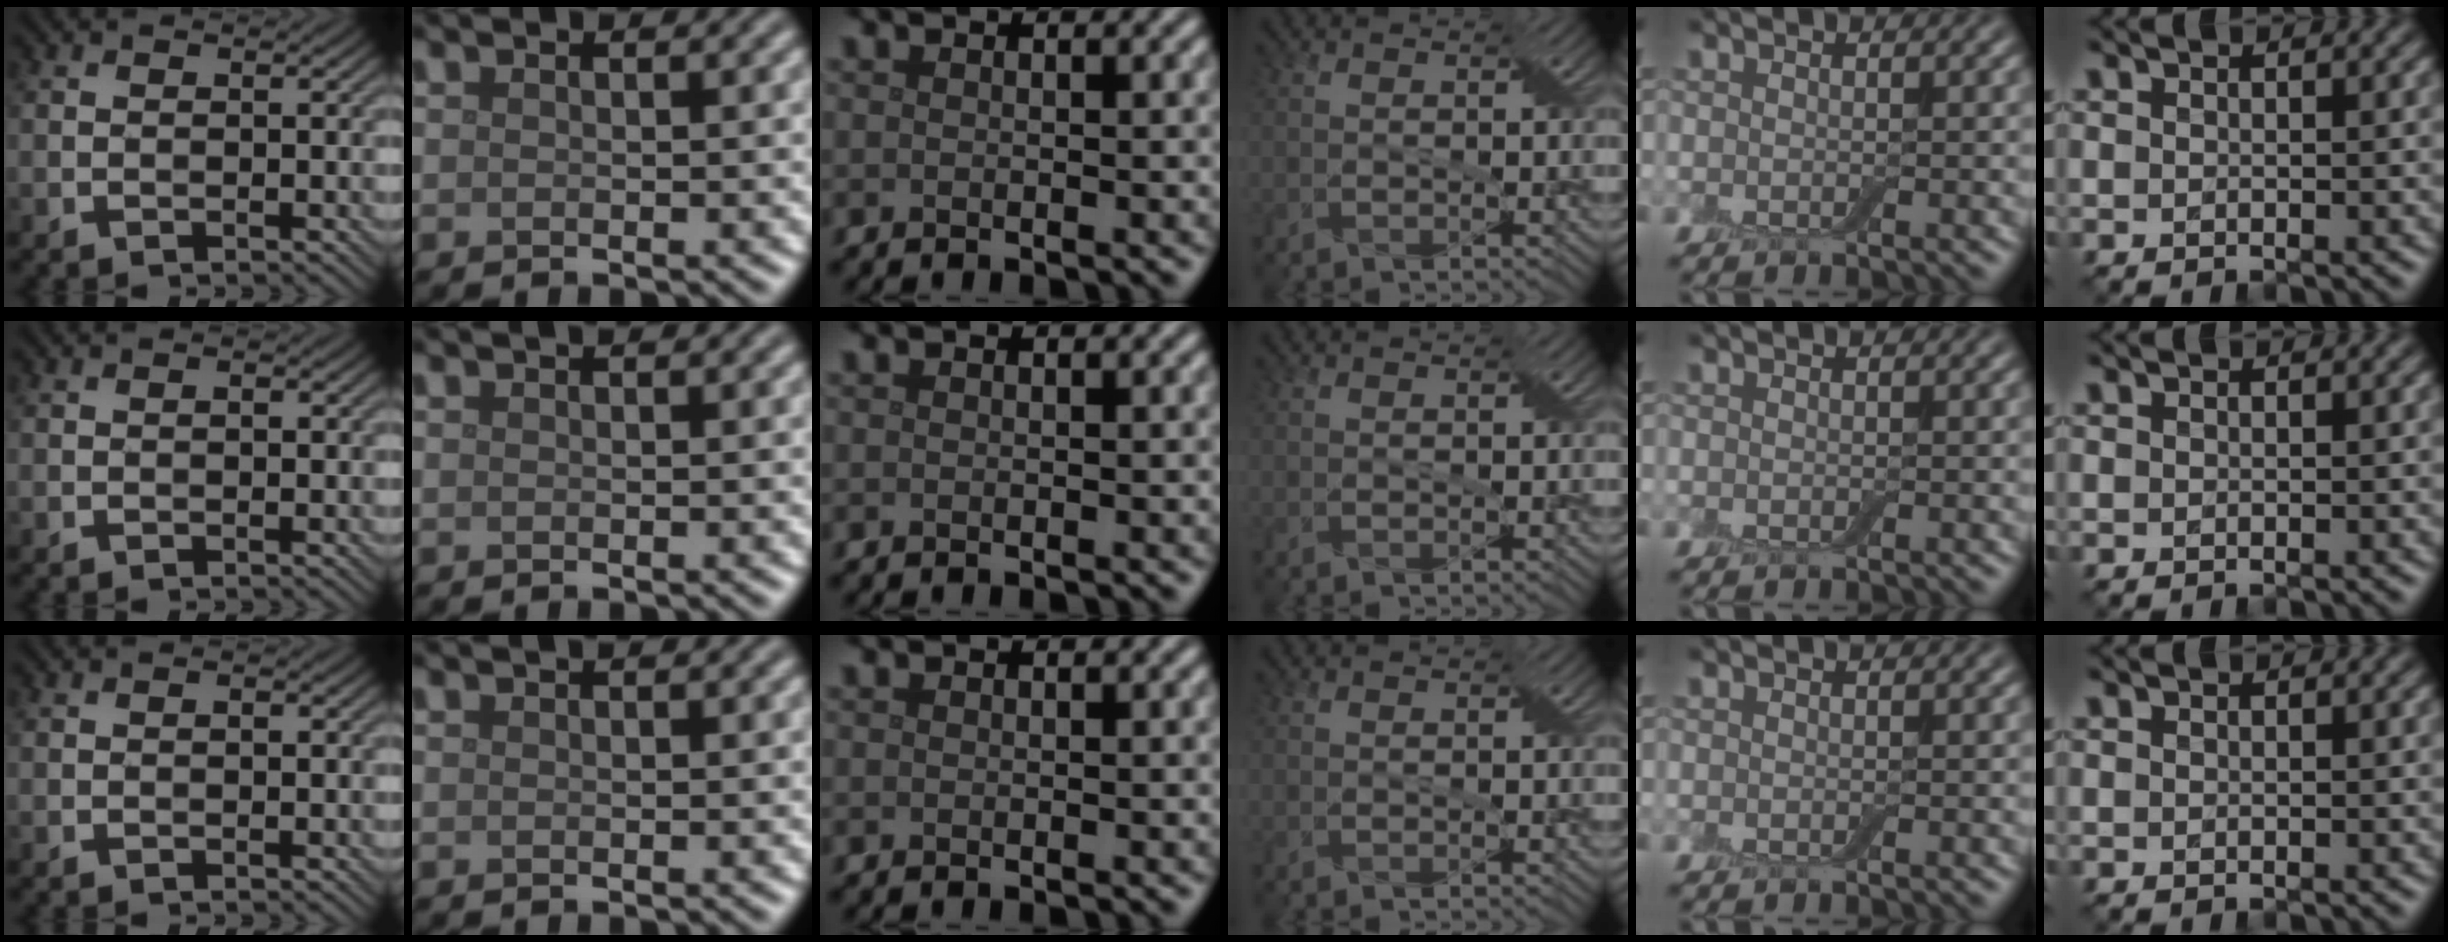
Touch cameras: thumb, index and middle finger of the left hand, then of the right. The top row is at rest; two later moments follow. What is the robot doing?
{"motion": "fold", "object": "bandage"}